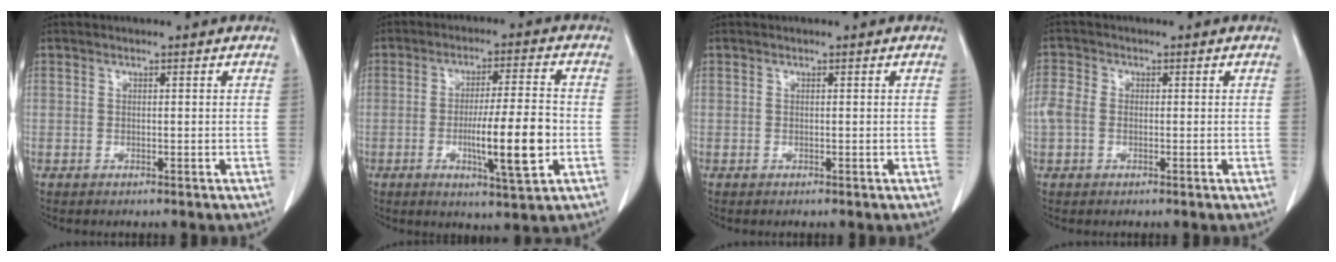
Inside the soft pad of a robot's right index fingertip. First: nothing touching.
{"total": 10.7, "force": [-2.5, 0.5, 10.4], "torque": [-0.170, -0.010, -0.042]}
{"total": 0.0}
{"total": 3.3, "force": [-0.2, 2.6, 2.1], "torque": [-0.065, 0.017, -0.007]}